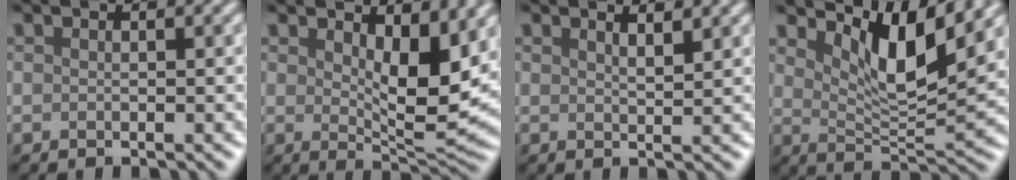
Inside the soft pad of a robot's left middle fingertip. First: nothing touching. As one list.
[{"total": 6.0, "force": [2.1, 2.2, 5.1], "torque": [-0.079, -0.017, 0.037]}, {"total": 1.7, "force": [1.4, 0.4, 0.8], "torque": [-0.004, 0.003, 0.019]}, {"total": 6.2, "force": [3.7, 1.8, 4.7], "torque": [-0.087, -0.013, 0.064]}]